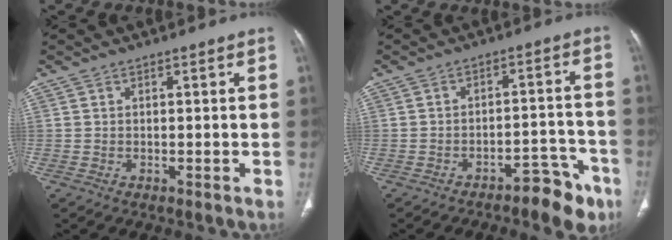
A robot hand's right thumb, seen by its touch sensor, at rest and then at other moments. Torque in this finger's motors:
{"motor_torque": [0.80, 1.22, -0.12, 0.00, 0.02]}